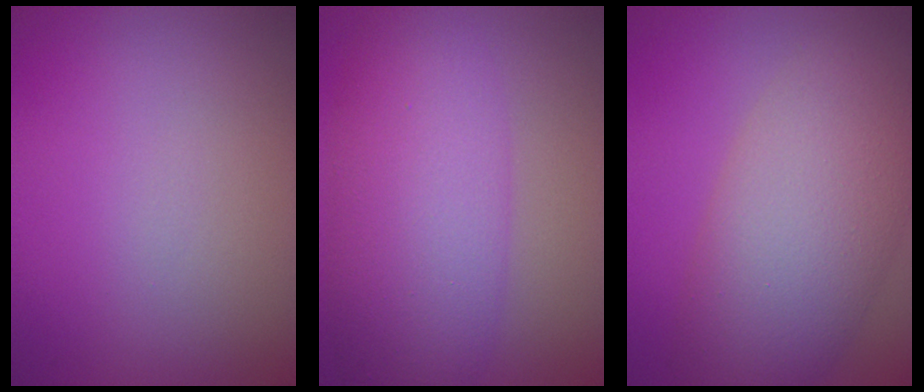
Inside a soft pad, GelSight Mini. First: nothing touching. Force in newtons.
{"total": 7.8, "press": 7.8, "slide": 0.2}
{"total": 8.7, "press": 8.7, "slide": 0.4}